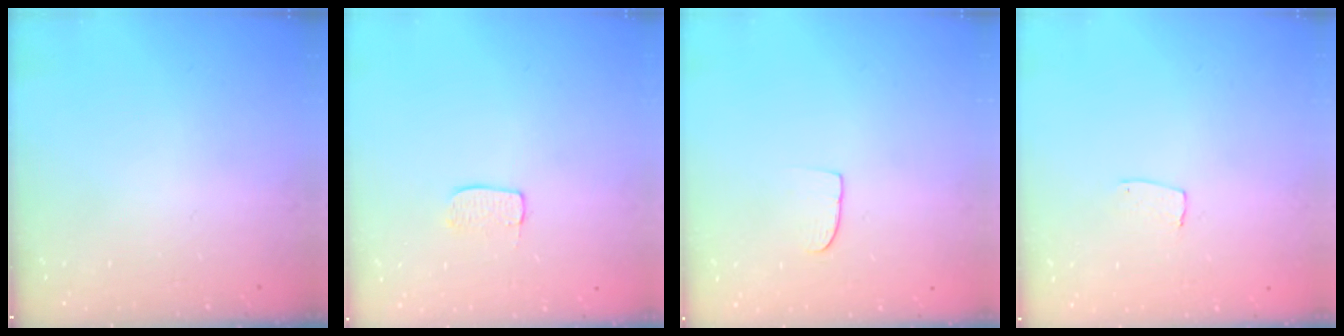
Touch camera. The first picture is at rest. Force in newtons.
{"total": 5.0, "press": 5.0, "slide": 0.3}
{"total": 5.6, "press": 5.5, "slide": 0.5}
{"total": 4.3, "press": 4.3, "slide": 0.2}